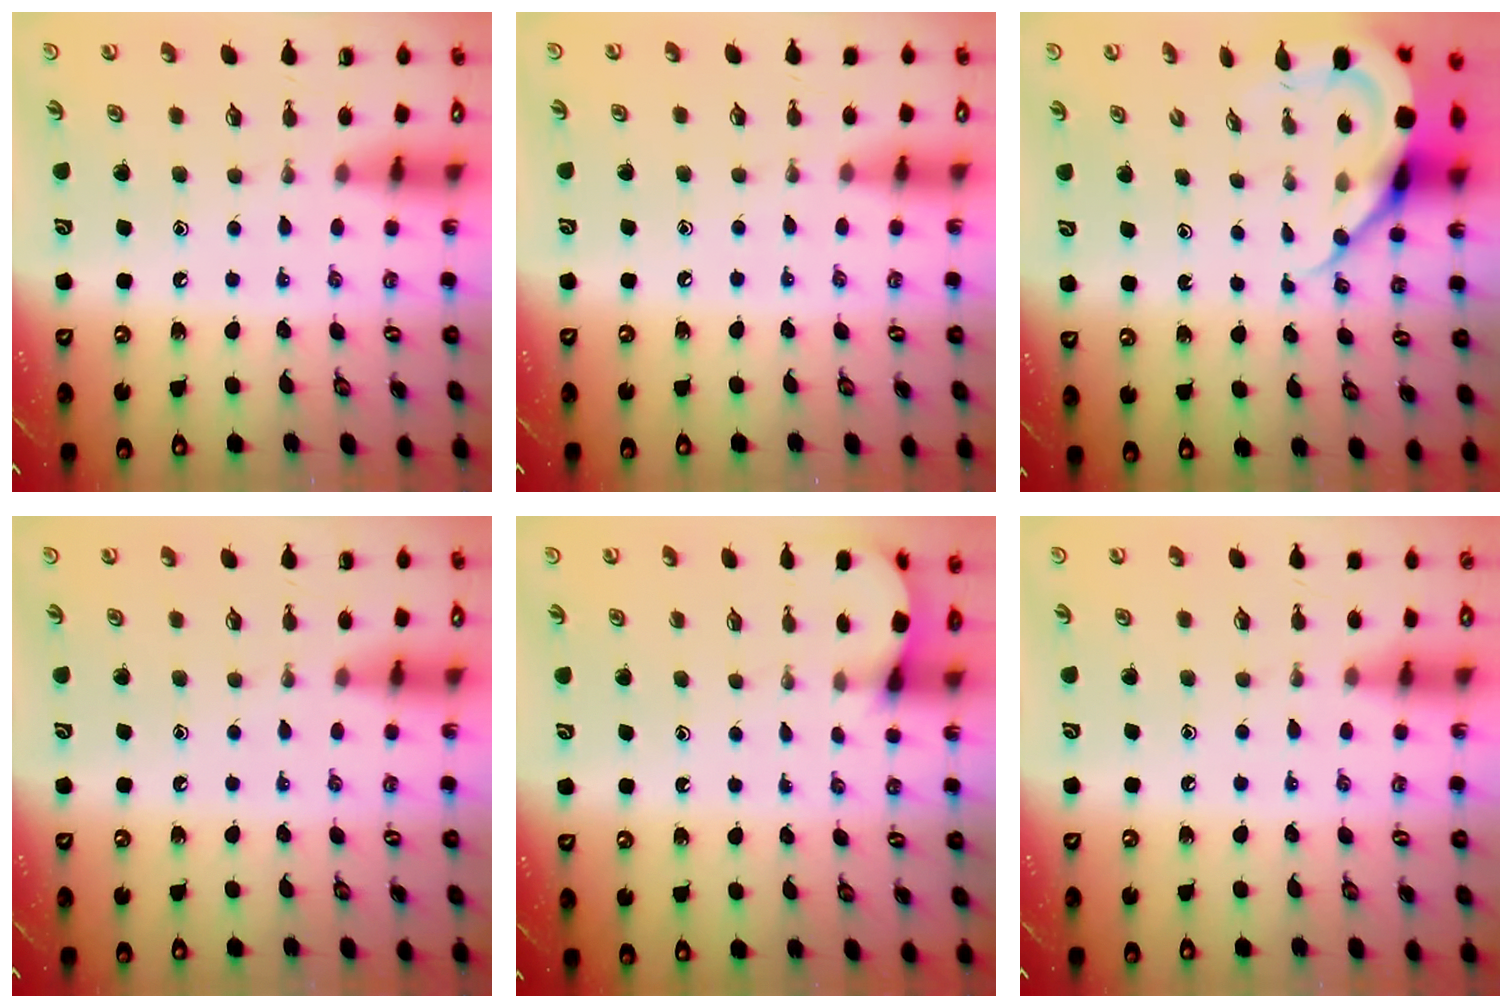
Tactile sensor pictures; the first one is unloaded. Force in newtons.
{"total": 1.0, "press": 1.0, "slide": 0.2}
{"total": 9.0, "press": 8.9, "slide": 0.9}
{"total": 0.0}
{"total": 2.8, "press": 2.8, "slide": 0.3}
{"total": 4.2, "press": 4.1, "slide": 0.6}